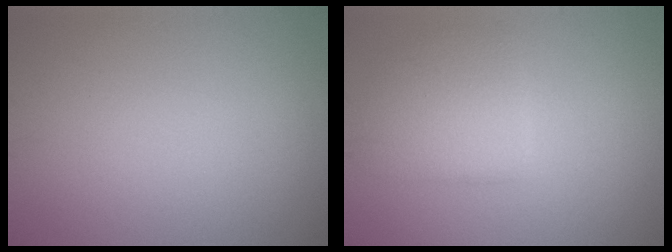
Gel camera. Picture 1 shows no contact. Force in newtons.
{"total": 3.6, "press": 3.6, "slide": 0.2}